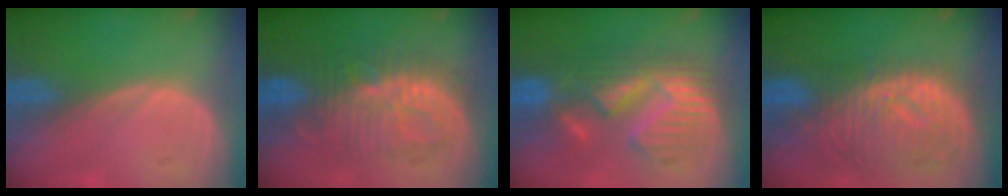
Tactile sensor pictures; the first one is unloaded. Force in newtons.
{"total": 9.4, "press": 9.3, "slide": 1.4}
{"total": 10.1, "press": 10.0, "slide": 0.6}
{"total": 11.2, "press": 9.7, "slide": 5.5}